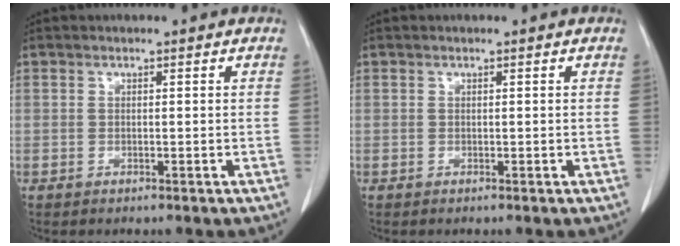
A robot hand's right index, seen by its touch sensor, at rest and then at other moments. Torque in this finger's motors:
{"motor_torque": [0.00, 0.00, 0.00, 0.00]}